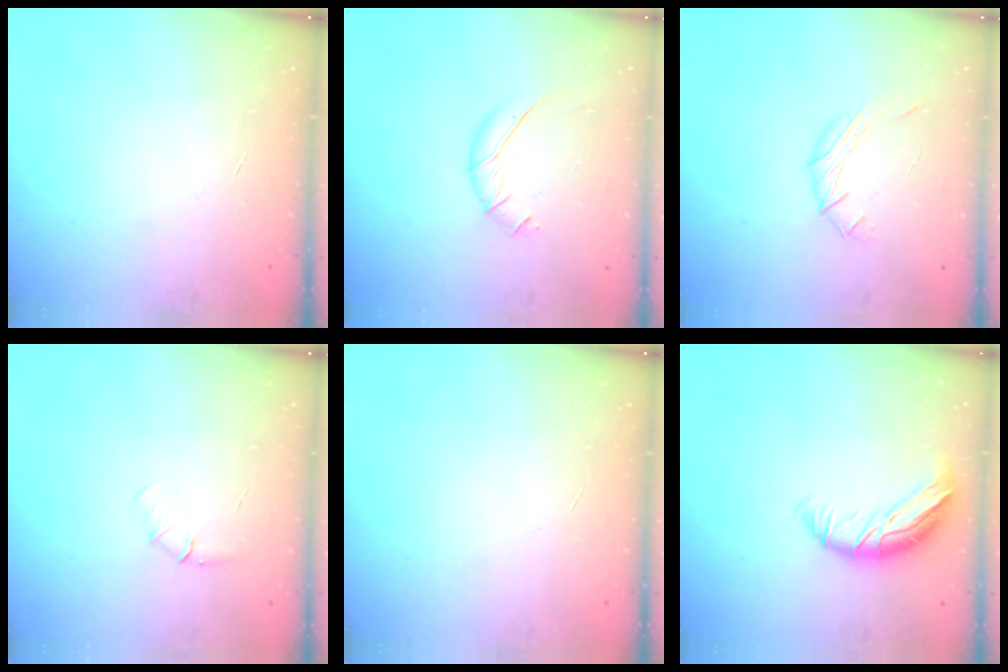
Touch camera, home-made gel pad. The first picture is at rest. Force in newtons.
{"total": 7.0, "press": 7.0, "slide": 0.5}
{"total": 5.6, "press": 5.6, "slide": 0.5}
{"total": 5.2, "press": 4.9, "slide": 1.6}
{"total": 0.0}
{"total": 10.4, "press": 10.2, "slide": 1.7}